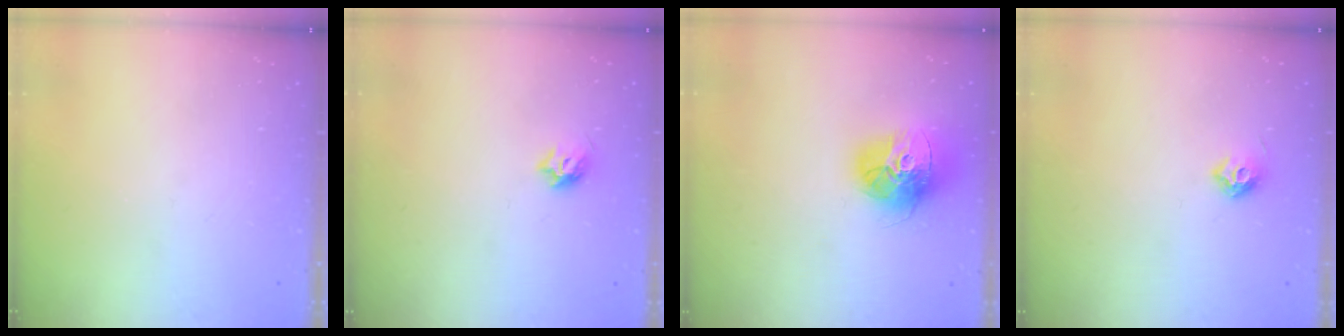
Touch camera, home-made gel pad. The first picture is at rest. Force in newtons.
{"total": 5.2, "press": 5.1, "slide": 1.0}
{"total": 15.2, "press": 15.2, "slide": 1.3}
{"total": 6.4, "press": 6.3, "slide": 1.1}